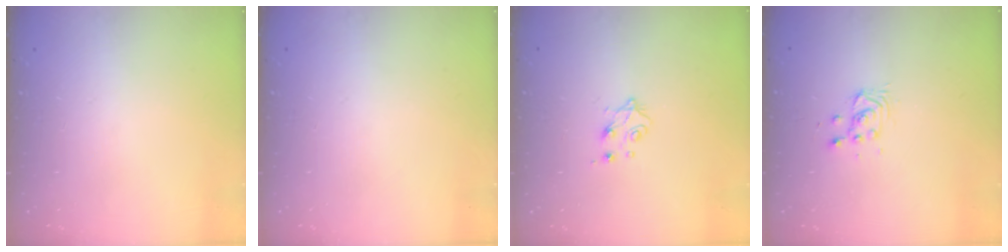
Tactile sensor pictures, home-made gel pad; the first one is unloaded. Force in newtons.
{"total": 0.0}
{"total": 5.2, "press": 5.2, "slide": 0.5}
{"total": 3.1, "press": 3.1, "slide": 0.3}